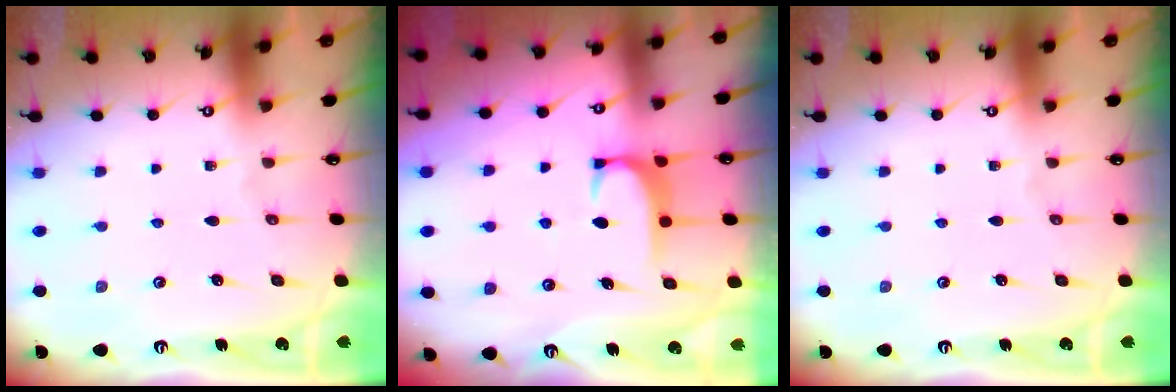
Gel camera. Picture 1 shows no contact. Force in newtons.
{"total": 1.9, "press": 1.8, "slide": 0.5}
{"total": 0.0}